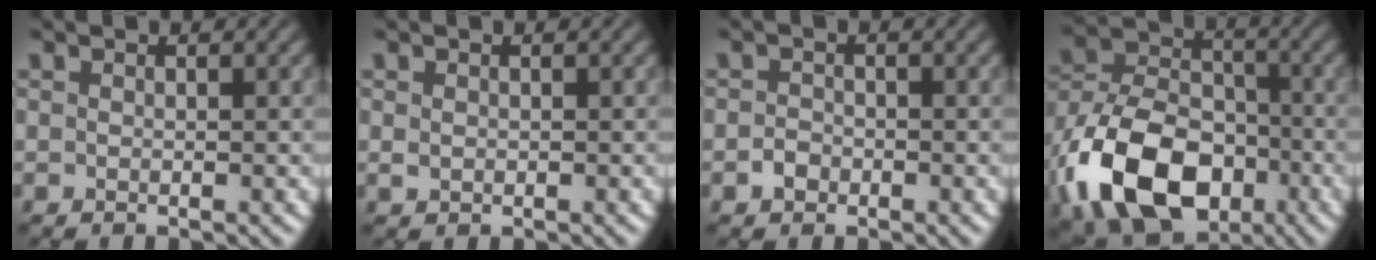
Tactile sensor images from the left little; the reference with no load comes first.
{"total": 0.6, "force": [0.0, 0.5, 0.3], "torque": [-0.007, -0.001, 0.004]}
{"total": 1.2, "force": [-0.7, 0.9, 0.3], "torque": [-0.001, 0.004, -0.015]}
{"total": 13.5, "force": [-6.1, 8.6, 8.4], "torque": [-0.182, -0.014, -0.122]}